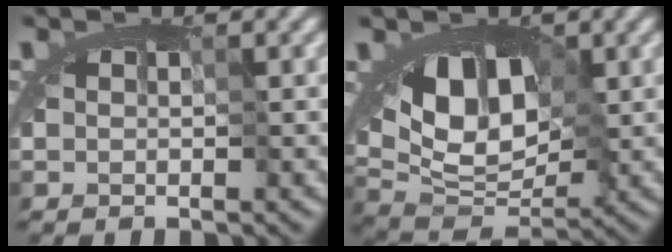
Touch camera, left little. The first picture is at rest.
{"total": 6.5, "force": [1.3, 4.2, 4.8], "torque": [-0.075, -0.013, 0.019]}